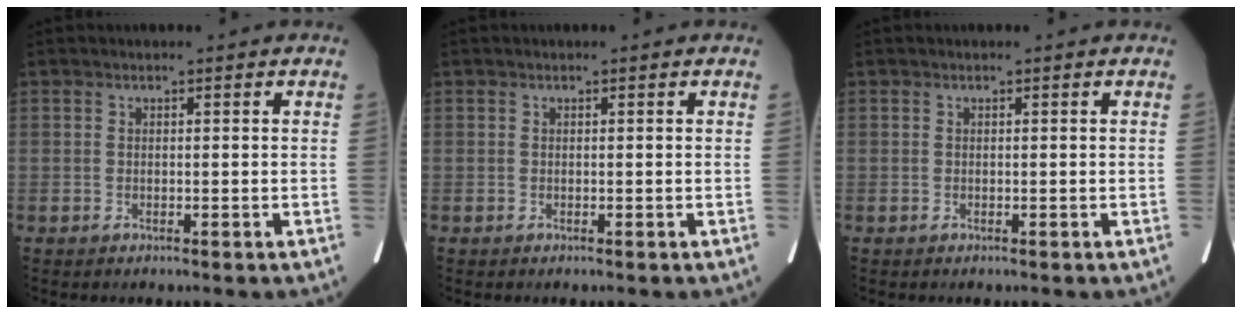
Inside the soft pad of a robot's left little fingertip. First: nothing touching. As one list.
[{"total": 0.0}, {"total": 0.0}]